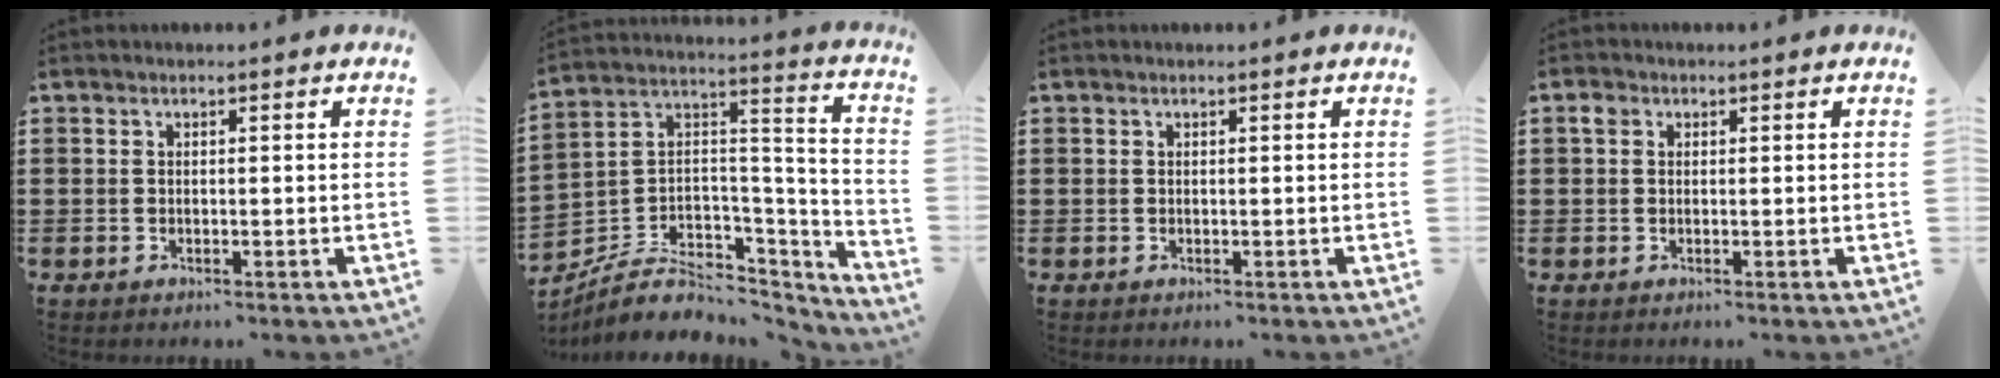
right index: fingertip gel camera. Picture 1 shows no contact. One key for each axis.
{"total": 6.9, "fx": -3.4, "fy": 5.1, "fz": 3.1, "tx": -0.077, "ty": -0.002, "tz": -0.063}
{"total": 0.0}
{"total": 1.3, "fx": 0.1, "fy": 1.1, "fz": 0.7, "tx": -0.016, "ty": 0.007, "tz": 0.002}